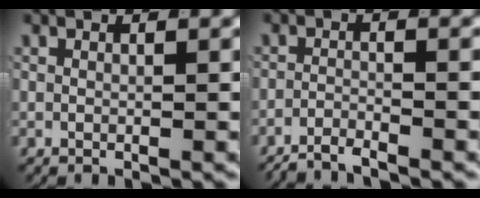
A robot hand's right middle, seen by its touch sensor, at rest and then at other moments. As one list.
[{"total": 3.5, "force": [-3.4, 0.5, 0.8], "torque": [-0.011, -0.005, -0.062]}]